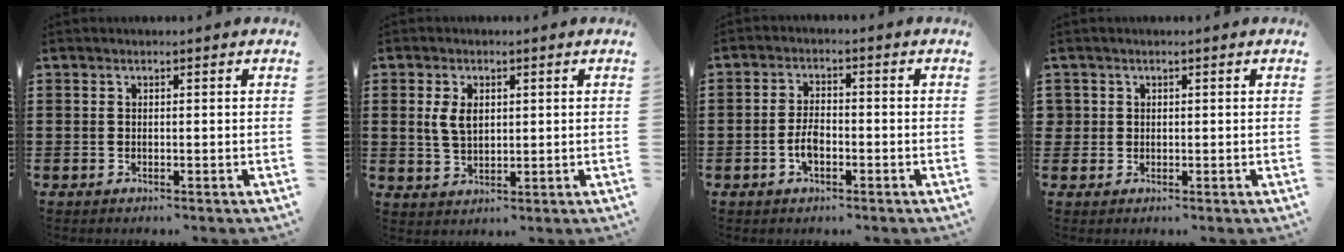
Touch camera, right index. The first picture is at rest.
{"total": 4.2, "force": [0.9, 2.5, 3.3], "torque": [-0.078, 0.006, 0.013]}
{"total": 3.9, "force": [-1.3, 1.9, 3.1], "torque": [-0.071, 0.002, -0.028]}
{"total": 1.3, "force": [0.3, 1.3, 0.2], "torque": [-0.006, 0.006, 0.005]}